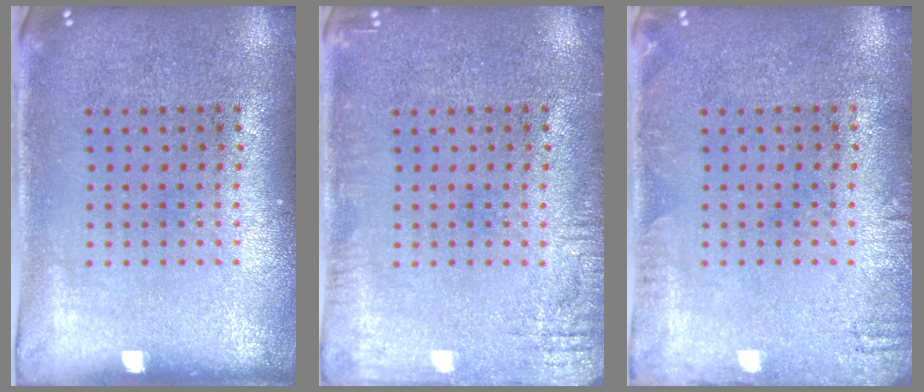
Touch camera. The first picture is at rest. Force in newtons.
{"total": 2.0, "press": 2.0, "slide": 0.2}
{"total": 1.4, "press": 1.3, "slide": 0.2}